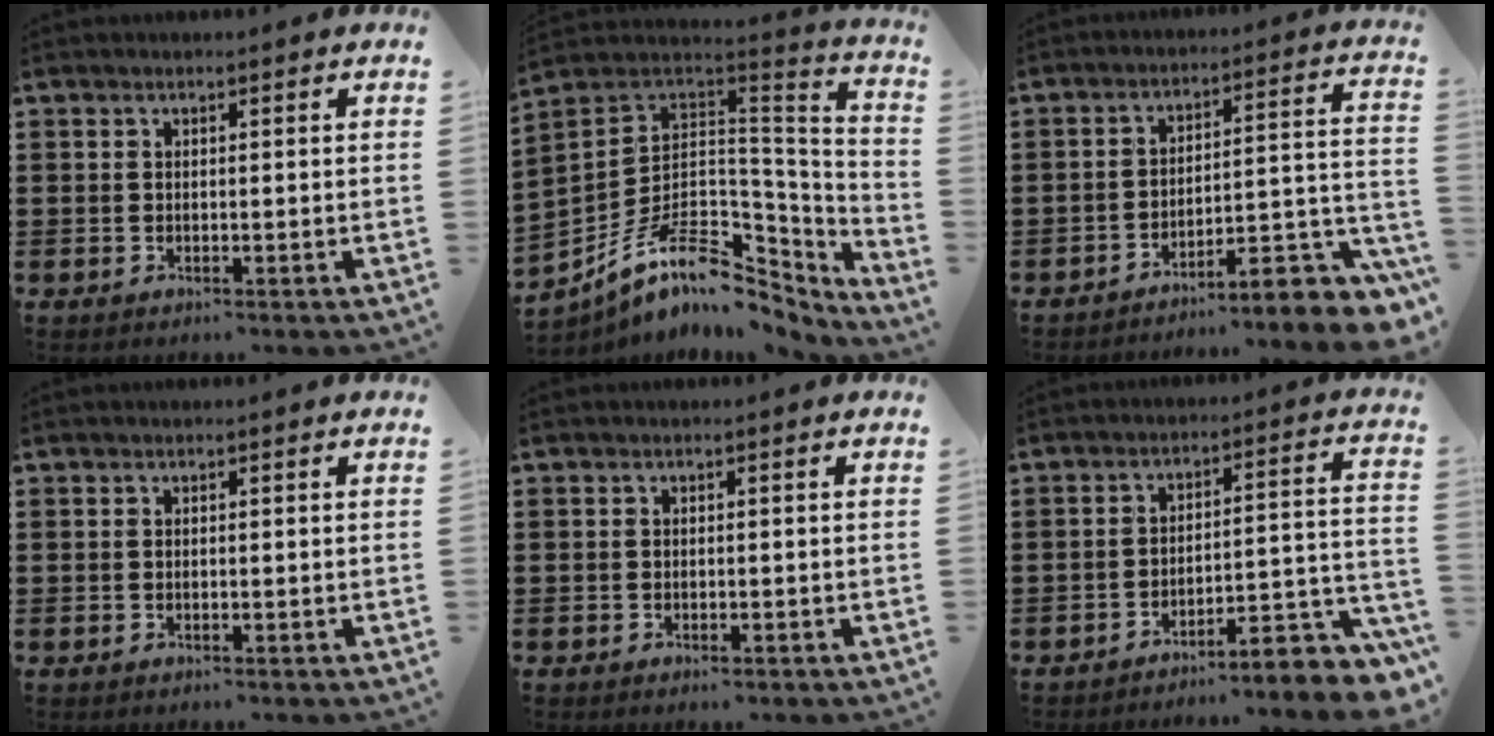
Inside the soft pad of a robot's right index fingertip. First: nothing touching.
{"total": 12.6, "force": [-5.9, 7.0, 8.6], "torque": [-0.163, 0.000, -0.105]}
{"total": 7.4, "force": [-5.9, 1.2, 4.3], "torque": [-0.052, -0.005, -0.114]}
{"total": 0.0}
{"total": 0.7, "force": [-0.6, 0.3, 0.3], "torque": [-0.008, -0.002, -0.011]}
{"total": 6.1, "force": [-5.3, 0.6, 3.0], "torque": [-0.044, -0.010, -0.103]}